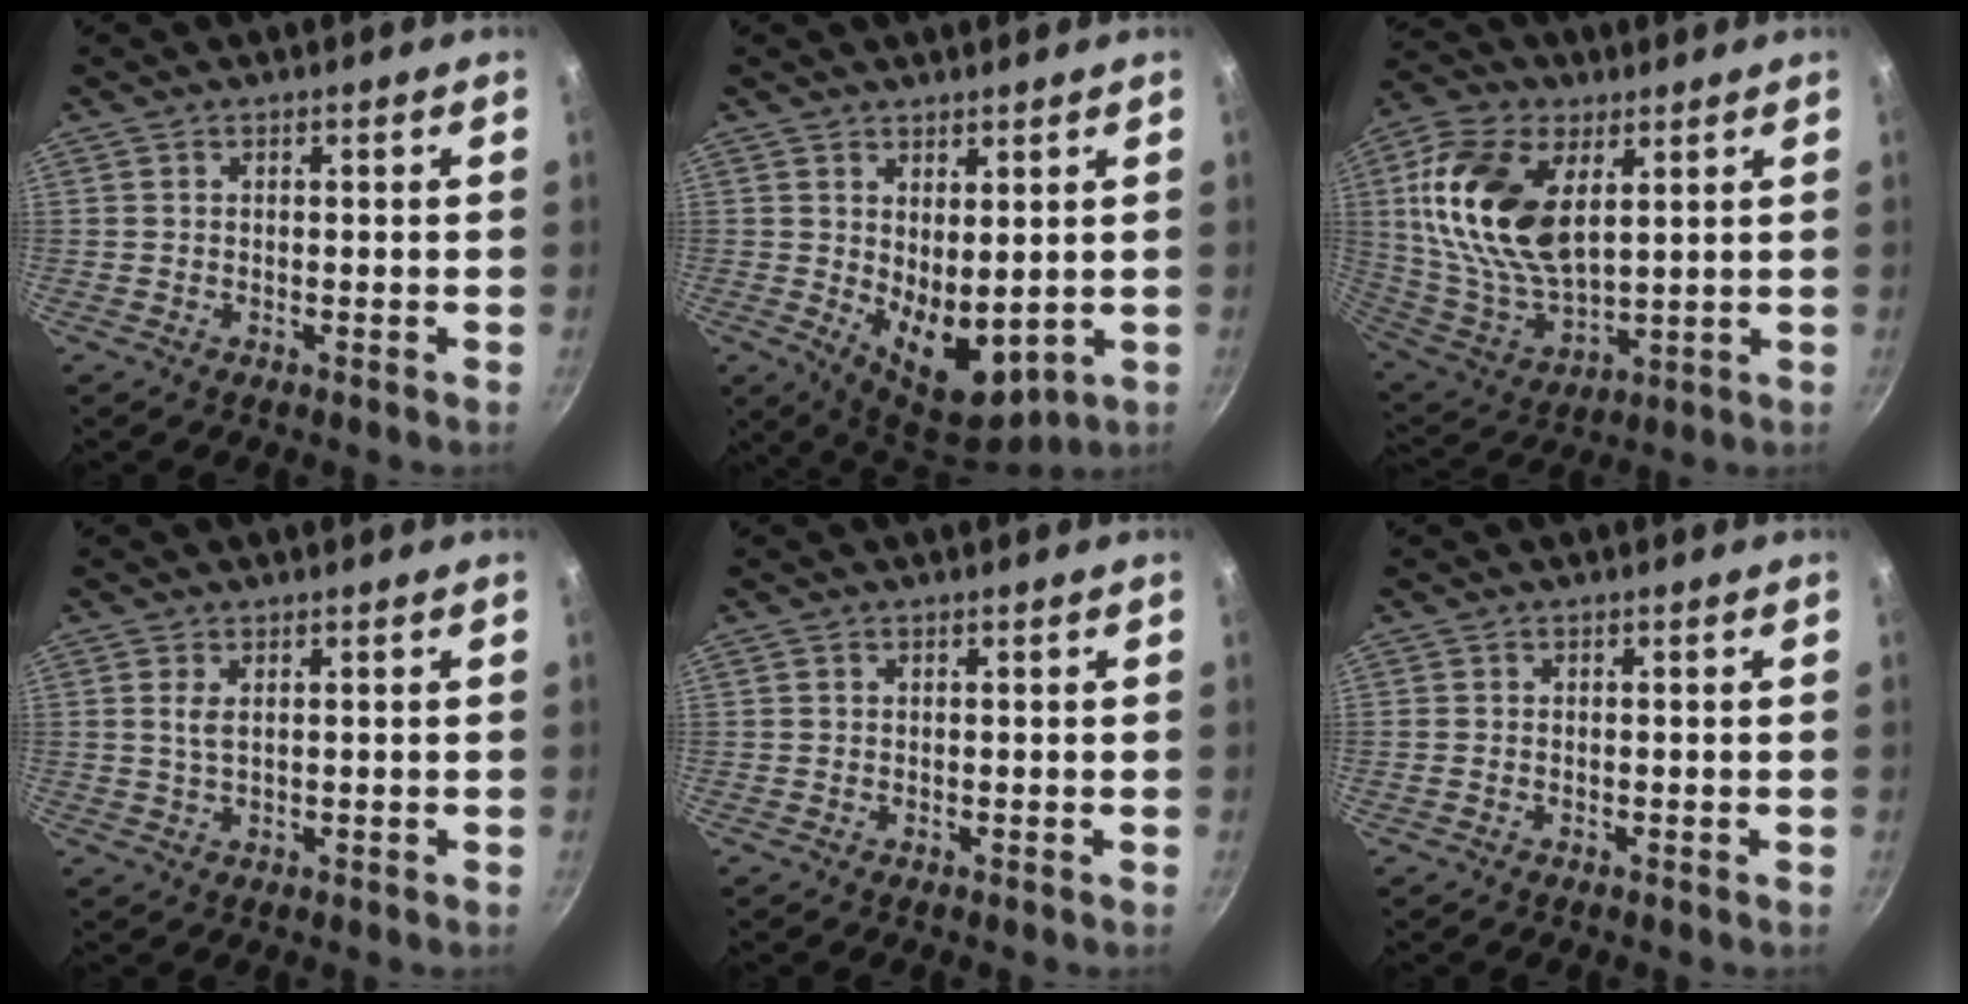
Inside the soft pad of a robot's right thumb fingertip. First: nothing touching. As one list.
[{"total": 9.8, "force": [1.2, 5.2, 8.1], "torque": [-0.099, -0.036, 0.036]}, {"total": 20.4, "force": [5.5, 11.2, 16.2], "torque": [-0.313, -0.017, 0.109]}, {"total": 2.4, "force": [0.7, 1.1, 2.0], "torque": [-0.038, -0.005, 0.015]}, {"total": 0.0}, {"total": 0.6, "force": [-0.1, 0.5, 0.4], "torque": [-0.010, 0.001, -0.003]}]